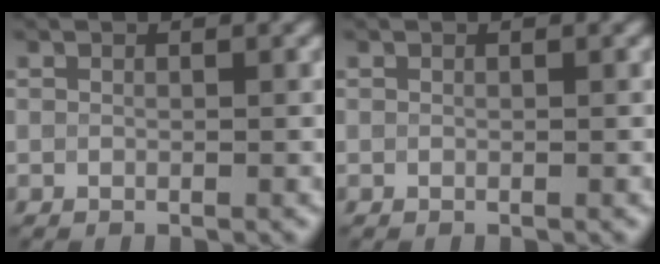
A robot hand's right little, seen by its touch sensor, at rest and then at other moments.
{"total": 0.0}